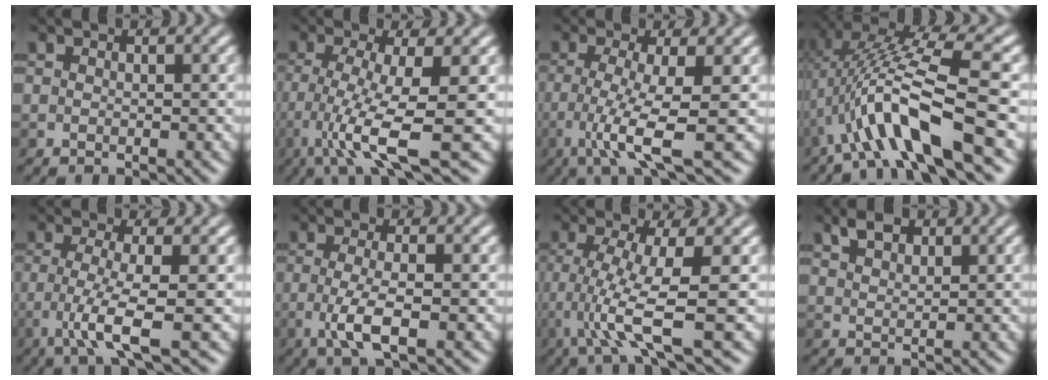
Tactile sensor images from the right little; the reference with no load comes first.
{"total": 6.8, "force": [-2.5, 0.6, 6.3], "torque": [-0.125, -0.005, -0.046]}
{"total": 5.5, "force": [-2.0, 0.5, 5.1], "torque": [-0.104, -0.004, -0.040]}
{"total": 7.7, "force": [-2.5, 1.1, 7.2], "torque": [-0.142, 0.021, -0.047]}
{"total": 4.6, "force": [-1.9, 0.2, 4.1], "torque": [-0.087, -0.003, -0.037]}
{"total": 3.4, "force": [-1.2, 0.6, 3.1], "torque": [-0.073, -0.002, -0.026]}
{"total": 5.5, "force": [-1.9, 0.2, 5.2], "torque": [-0.114, -0.005, -0.035]}
{"total": 1.9, "force": [1.5, 0.8, 0.9], "torque": [-0.022, 0.004, 0.032]}